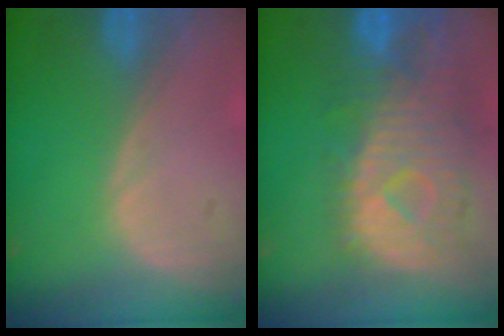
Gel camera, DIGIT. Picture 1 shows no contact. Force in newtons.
{"total": 11.5, "press": 10.0, "slide": 5.7}